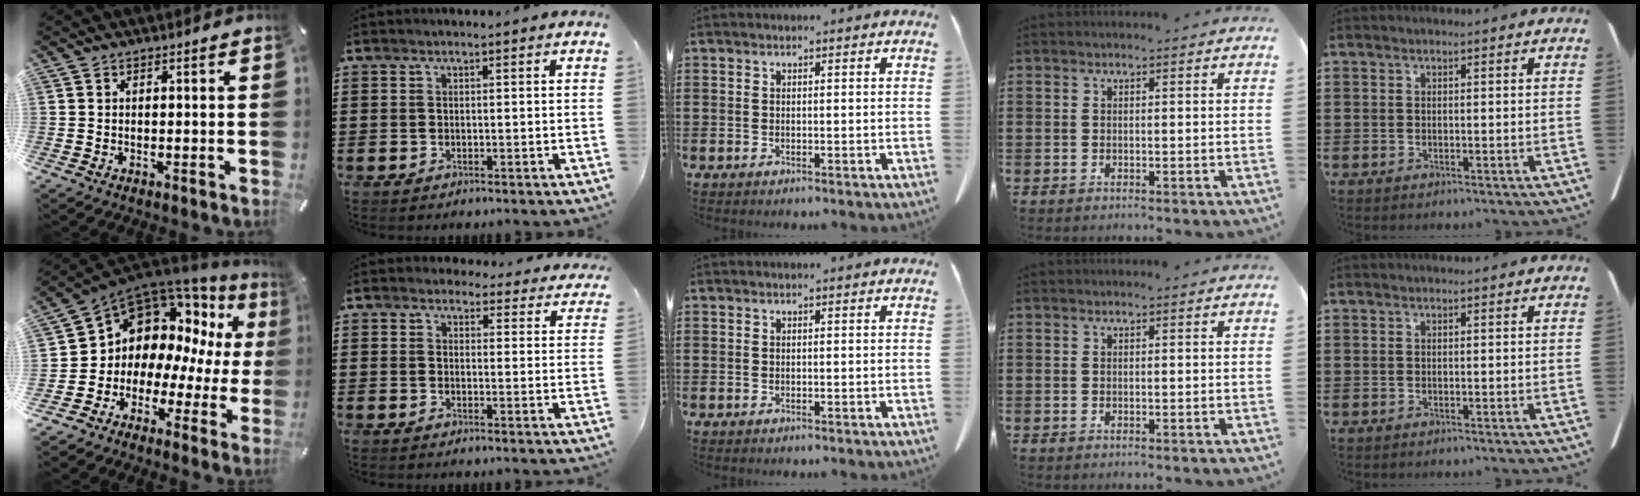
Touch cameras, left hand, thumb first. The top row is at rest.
{"thumb": {"total": 10.7, "force": [5.7, 8.4, 3.2], "torque": [-0.078, -0.069, 0.112]}, "index": {"total": 3.6, "force": [3.5, 0.9, 0.5], "torque": [-0.015, -0.014, 0.063]}}